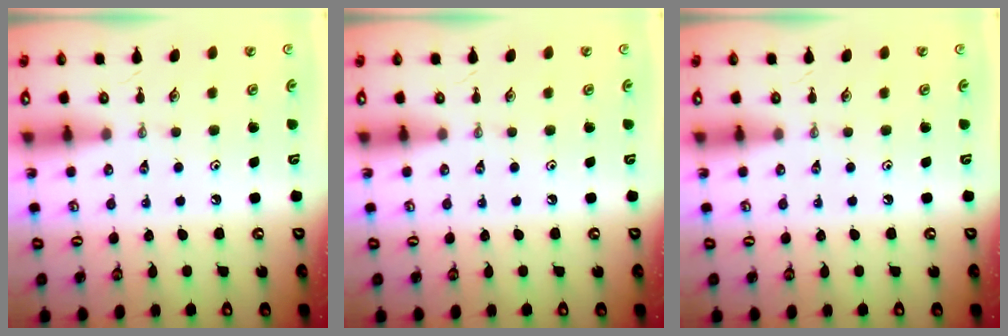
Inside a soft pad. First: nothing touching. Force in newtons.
{"total": 0.0}
{"total": 0.0}